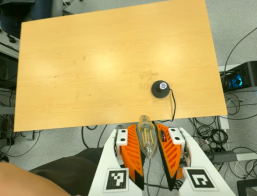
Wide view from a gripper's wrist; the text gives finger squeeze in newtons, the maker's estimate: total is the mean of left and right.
{"total": 12.0, "left": 13.3, "right": 10.7}